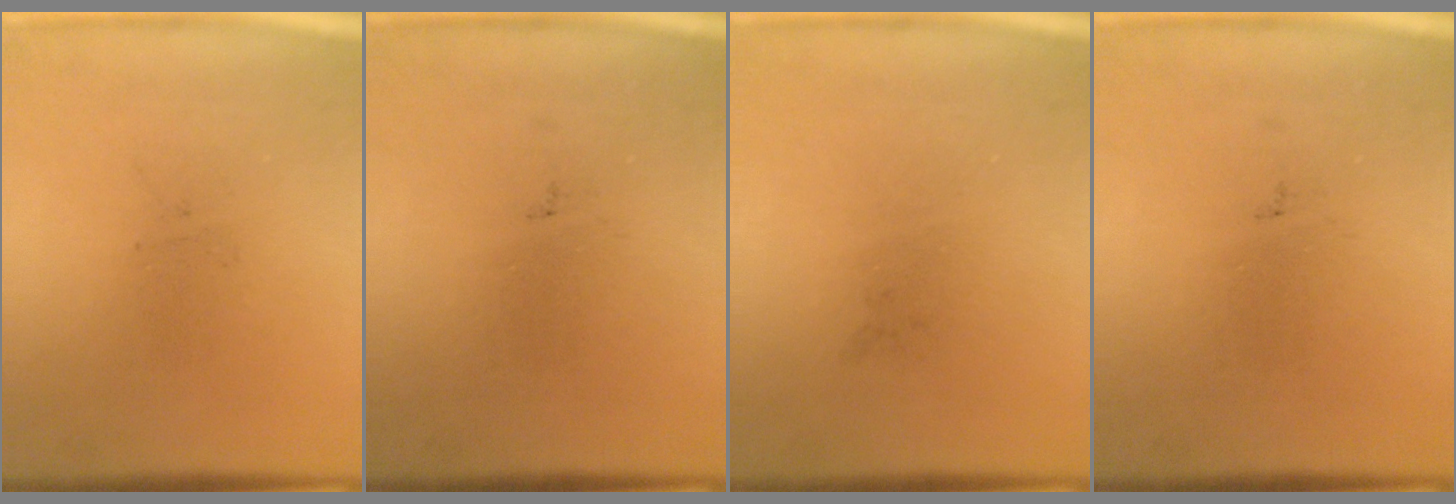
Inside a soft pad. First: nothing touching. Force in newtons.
{"total": 0.0}
{"total": 0.0}
{"total": 0.0}